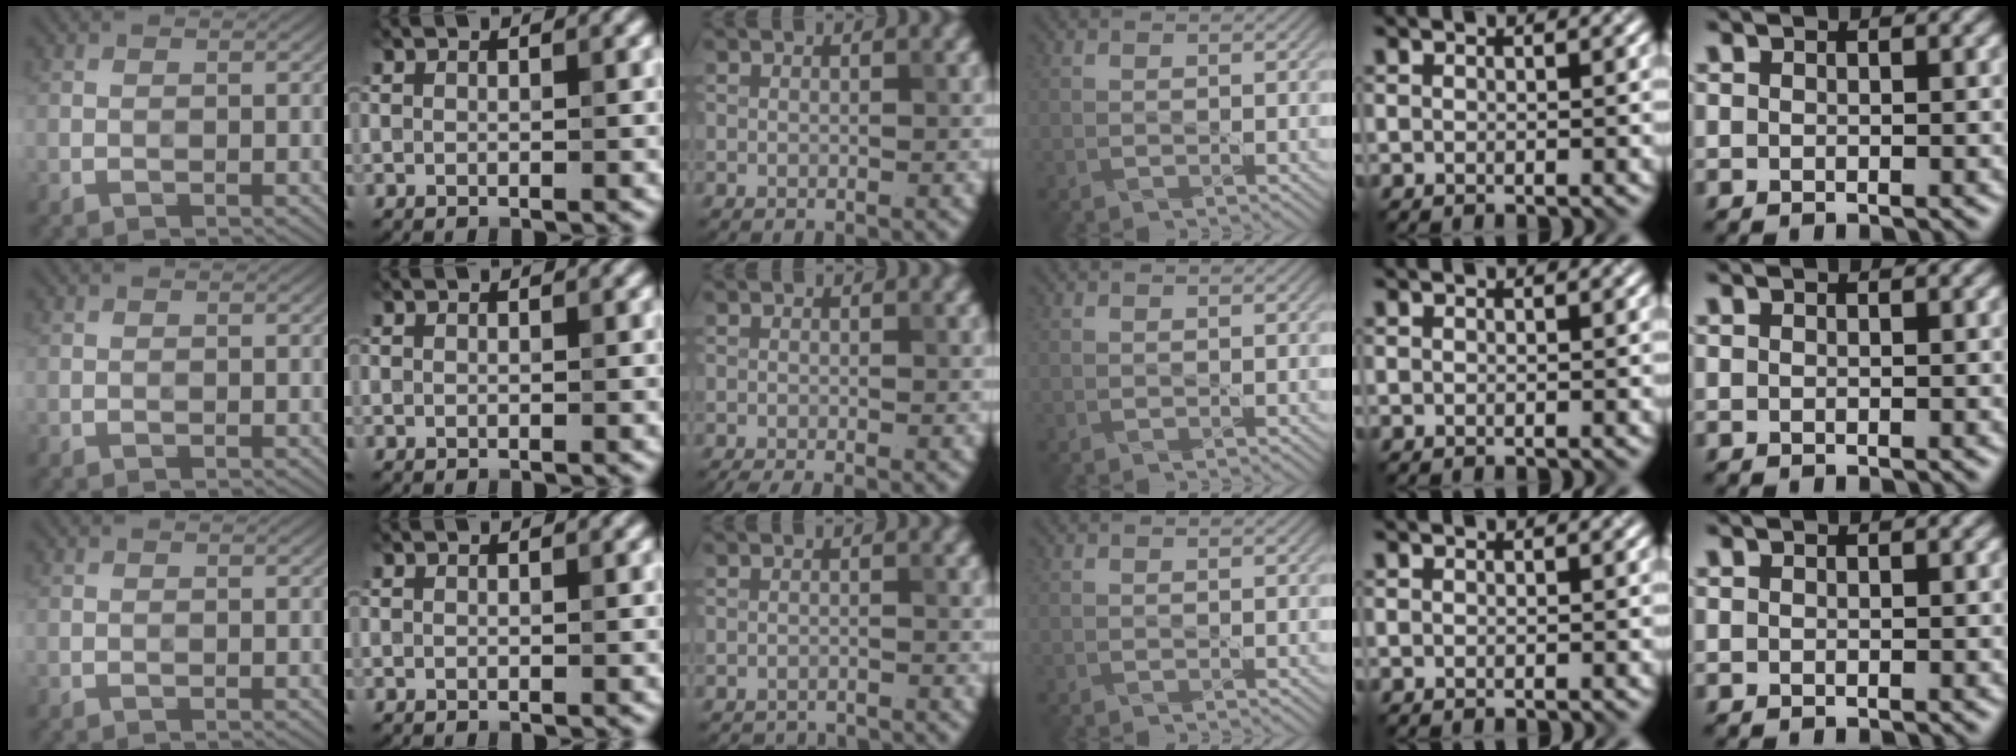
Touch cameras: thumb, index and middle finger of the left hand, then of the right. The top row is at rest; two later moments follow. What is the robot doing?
{"motion": "pour", "object": "pitcher"}